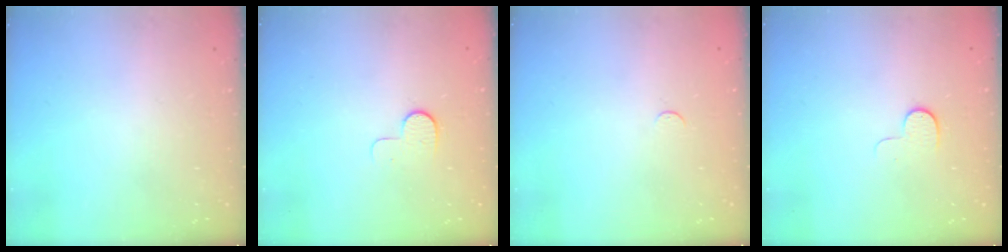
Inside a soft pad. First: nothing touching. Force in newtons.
{"total": 6.9, "press": 6.8, "slide": 0.5}
{"total": 2.4, "press": 2.4, "slide": 0.3}
{"total": 5.6, "press": 5.6, "slide": 0.6}